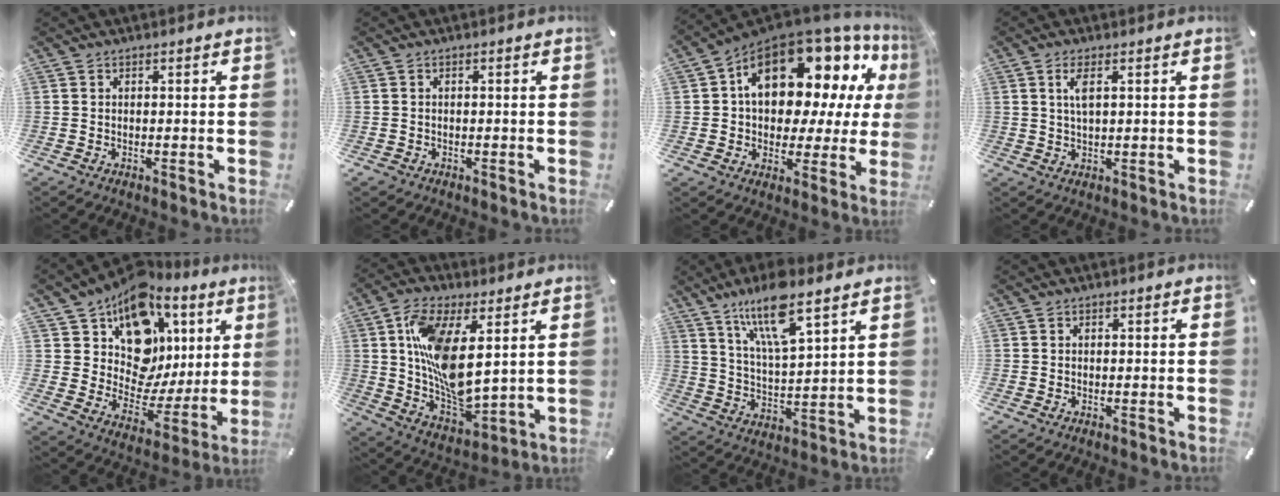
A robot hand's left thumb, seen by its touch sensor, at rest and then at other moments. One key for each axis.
{"total": 0.8, "fx": -0.4, "fy": 0.6, "fz": 0.3, "tx": -0.006, "ty": 0.003, "tz": -0.010}
{"total": 19.6, "fx": 7.5, "fy": 11.7, "fz": 13.8, "tx": -0.207, "ty": -0.056, "tz": 0.124}
{"total": 3.8, "fx": 1.3, "fy": 1.3, "fz": 3.3, "tx": -0.071, "ty": 0.000, "tz": 0.017}
{"total": 15.8, "fx": 8.8, "fy": 10.9, "fz": 7.3, "tx": -0.106, "ty": -0.097, "tz": 0.161}
{"total": 15.4, "fx": 5.1, "fy": 7.4, "fz": 12.5, "tx": -0.248, "ty": -0.028, "tz": 0.092}
{"total": 14.0, "fx": 9.7, "fy": 3.9, "fz": 9.3, "tx": -0.178, "ty": -0.034, "tz": 0.169}
{"total": 0.0}